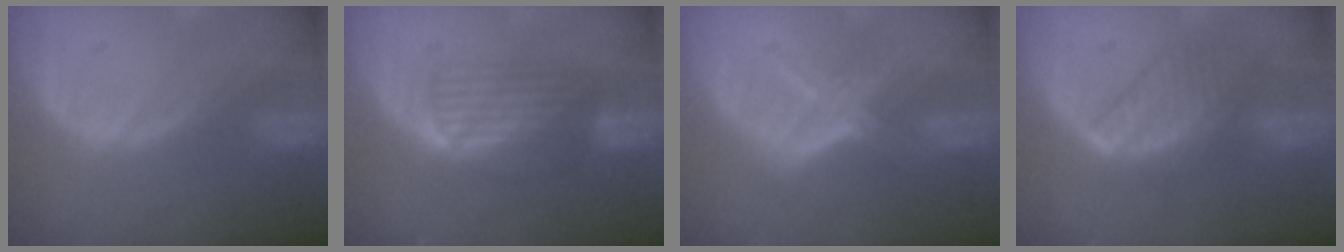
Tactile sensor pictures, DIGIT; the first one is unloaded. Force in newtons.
{"total": 6.8, "press": 5.9, "slide": 3.4}
{"total": 5.2, "press": 5.1, "slide": 0.9}
{"total": 7.6, "press": 6.9, "slide": 3.2}